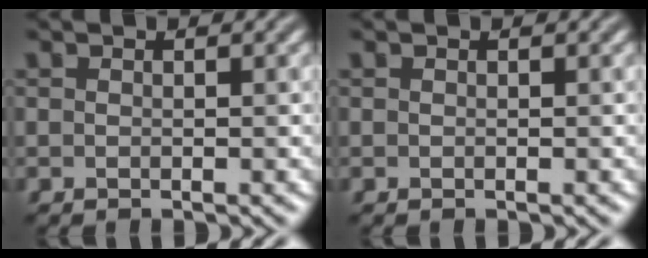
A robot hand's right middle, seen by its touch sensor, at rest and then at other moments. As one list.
[{"total": 0.0}]